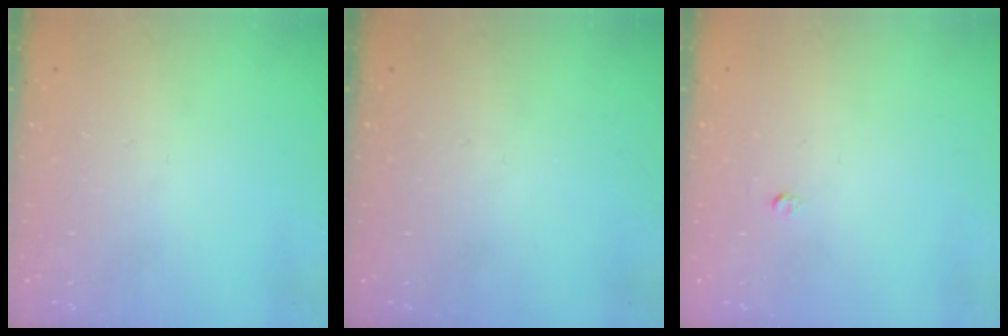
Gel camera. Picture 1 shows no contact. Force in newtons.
{"total": 0.0}
{"total": 2.5, "press": 2.5, "slide": 0.2}